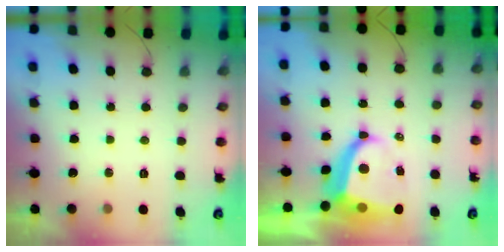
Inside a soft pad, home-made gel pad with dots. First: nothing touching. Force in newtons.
{"total": 8.1, "press": 8.0, "slide": 0.8}